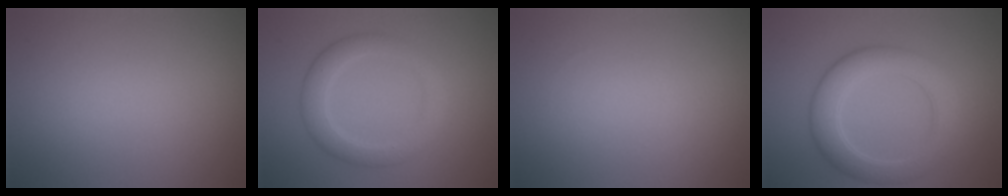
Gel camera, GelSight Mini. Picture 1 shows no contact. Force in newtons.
{"total": 3.3, "press": 3.3, "slide": 0.1}
{"total": 0.0}
{"total": 5.0, "press": 5.0, "slide": 0.1}